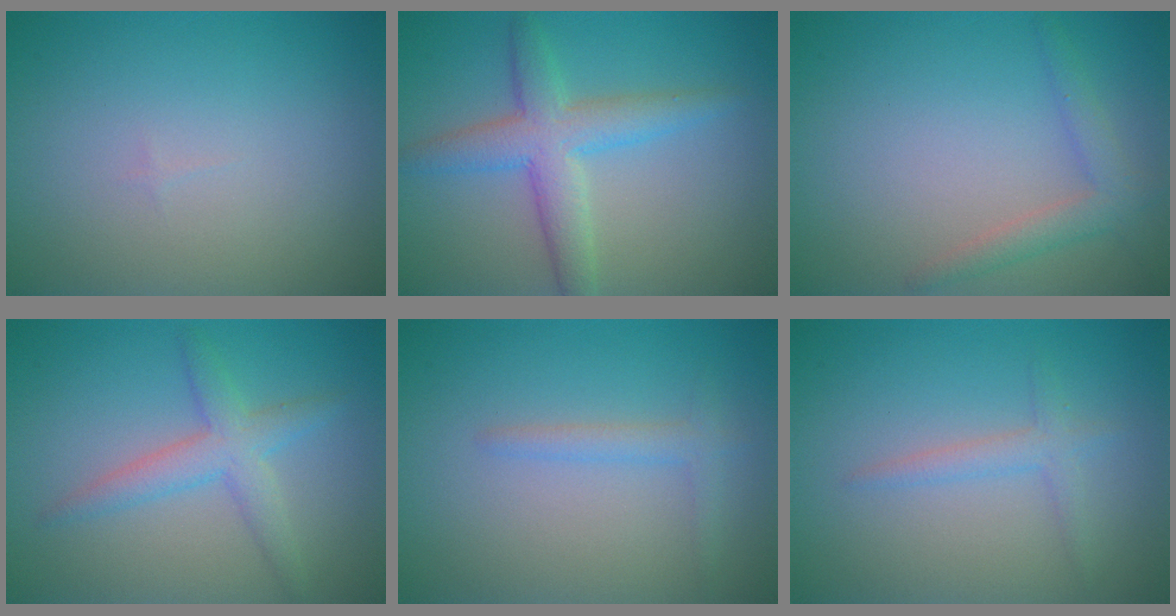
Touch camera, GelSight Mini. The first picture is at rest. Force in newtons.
{"total": 4.7, "press": 4.7, "slide": 0.1}
{"total": 2.3, "press": 2.3, "slide": 0.1}
{"total": 3.2, "press": 3.2, "slide": 0.0}
{"total": 1.4, "press": 1.4, "slide": 0.2}
{"total": 1.6, "press": 1.6, "slide": 0.1}